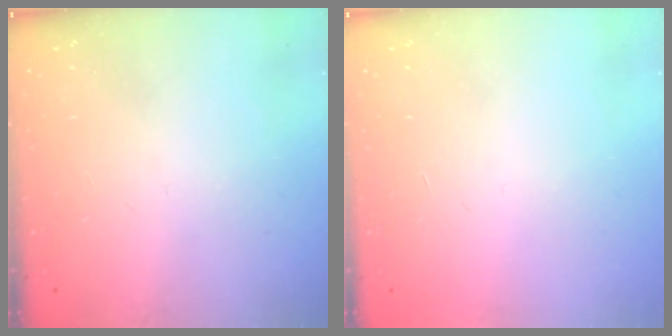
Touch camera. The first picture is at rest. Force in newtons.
{"total": 1.5, "press": 1.5, "slide": 0.1}